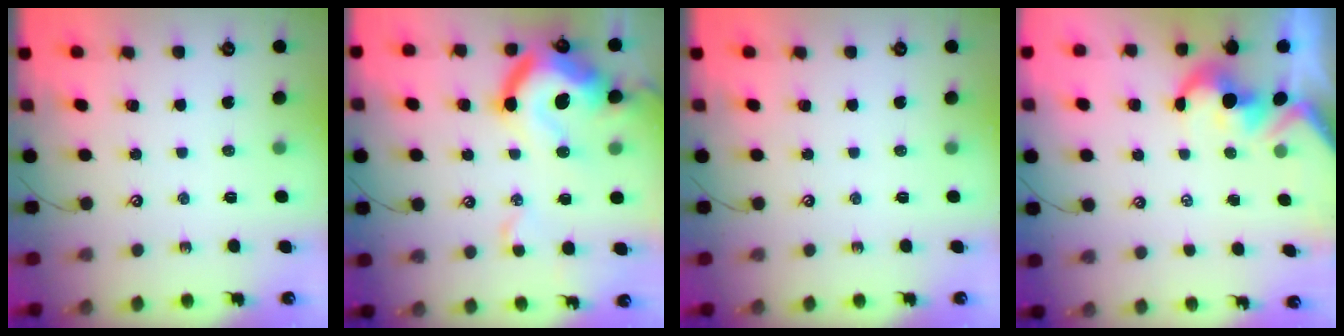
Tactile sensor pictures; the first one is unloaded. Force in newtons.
{"total": 21.4, "press": 21.2, "slide": 3.1}
{"total": 0.0}
{"total": 1.8, "press": 1.5, "slide": 1.0}